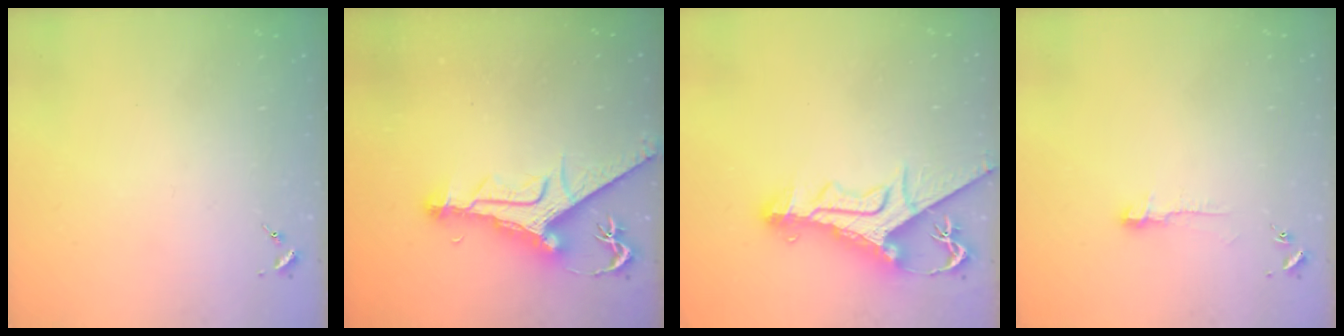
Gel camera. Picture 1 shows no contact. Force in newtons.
{"total": 13.6, "press": 13.5, "slide": 1.7}
{"total": 14.2, "press": 14.2, "slide": 1.5}
{"total": 5.6, "press": 5.6, "slide": 0.6}